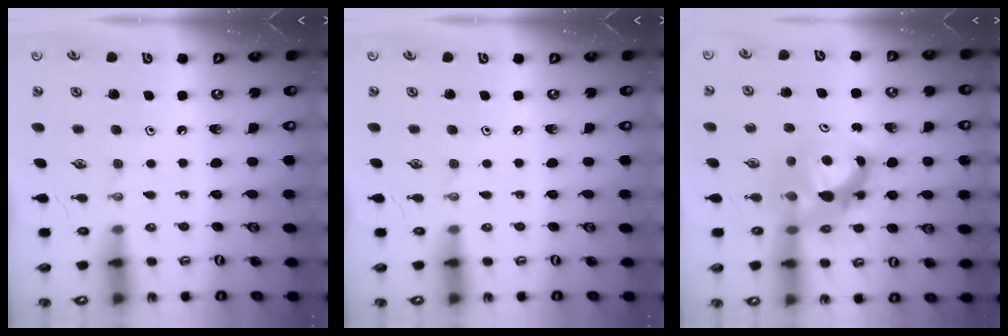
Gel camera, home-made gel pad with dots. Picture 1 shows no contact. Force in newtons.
{"total": 0.0}
{"total": 8.2, "press": 8.2, "slide": 0.7}